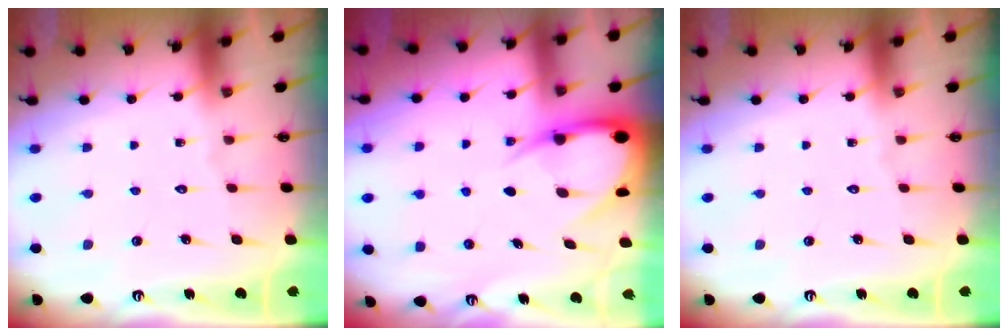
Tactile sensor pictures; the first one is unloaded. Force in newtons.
{"total": 8.6, "press": 8.5, "slide": 0.9}
{"total": 0.0}